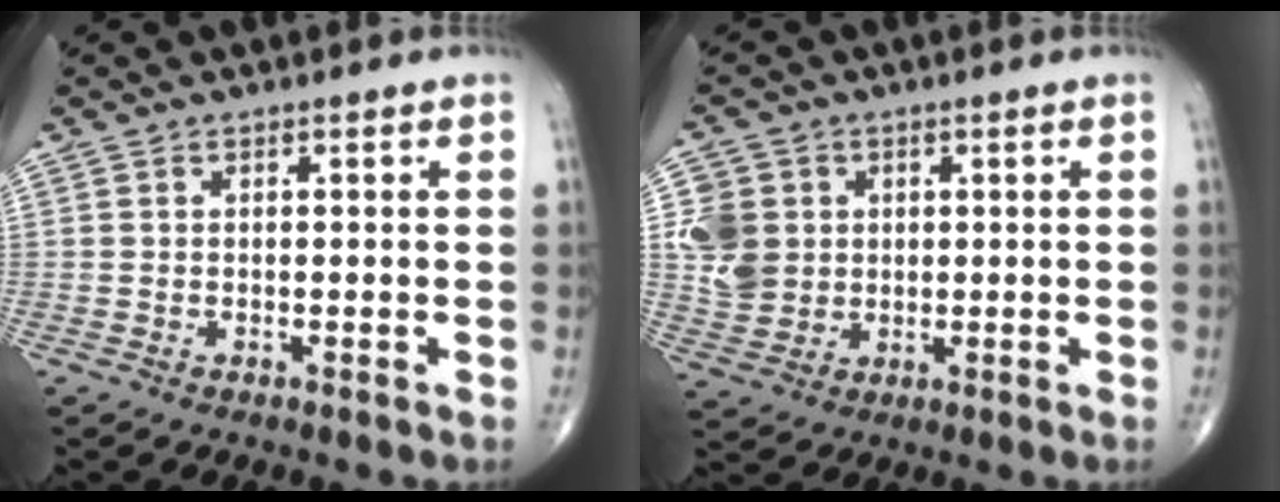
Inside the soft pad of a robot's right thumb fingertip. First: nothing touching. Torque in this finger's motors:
{"motor_torque": [0.03, 0.06, 0.39, 0.31, 0.02]}